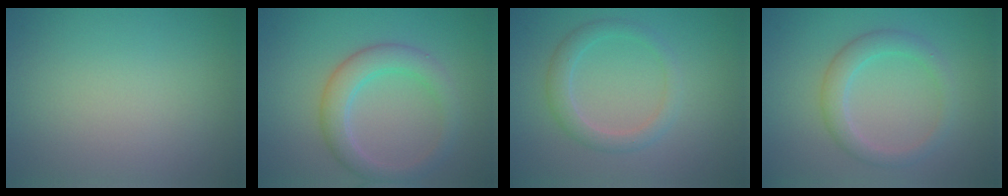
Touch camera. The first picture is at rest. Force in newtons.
{"total": 3.7, "press": 3.7, "slide": 0.2}
{"total": 2.4, "press": 2.4, "slide": 0.2}
{"total": 2.8, "press": 2.8, "slide": 0.1}